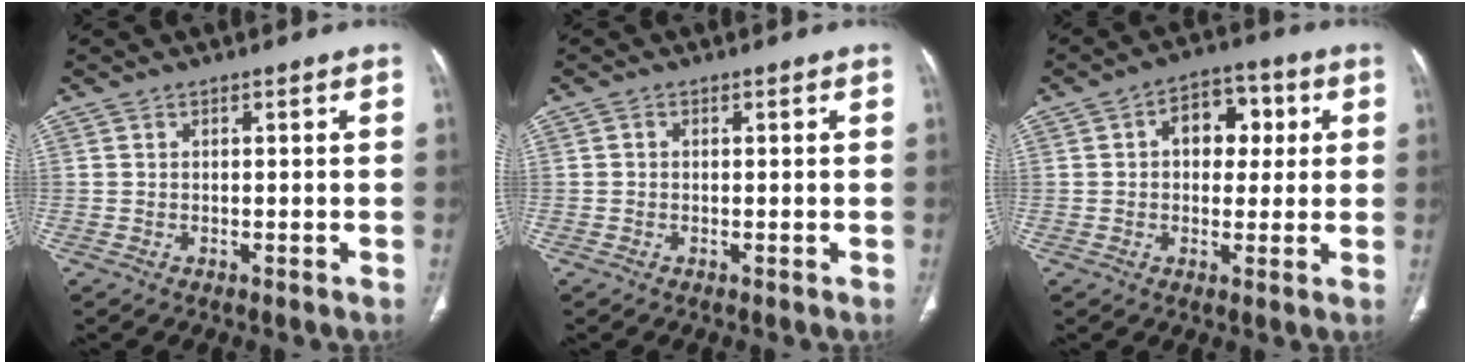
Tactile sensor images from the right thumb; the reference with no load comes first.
{"total": 0.6, "force": [0.0, 0.5, 0.3], "torque": [-0.002, 0.001, -0.002]}
{"total": 9.3, "force": [2.0, 6.4, 6.5], "torque": [-0.056, 0.014, 0.024]}